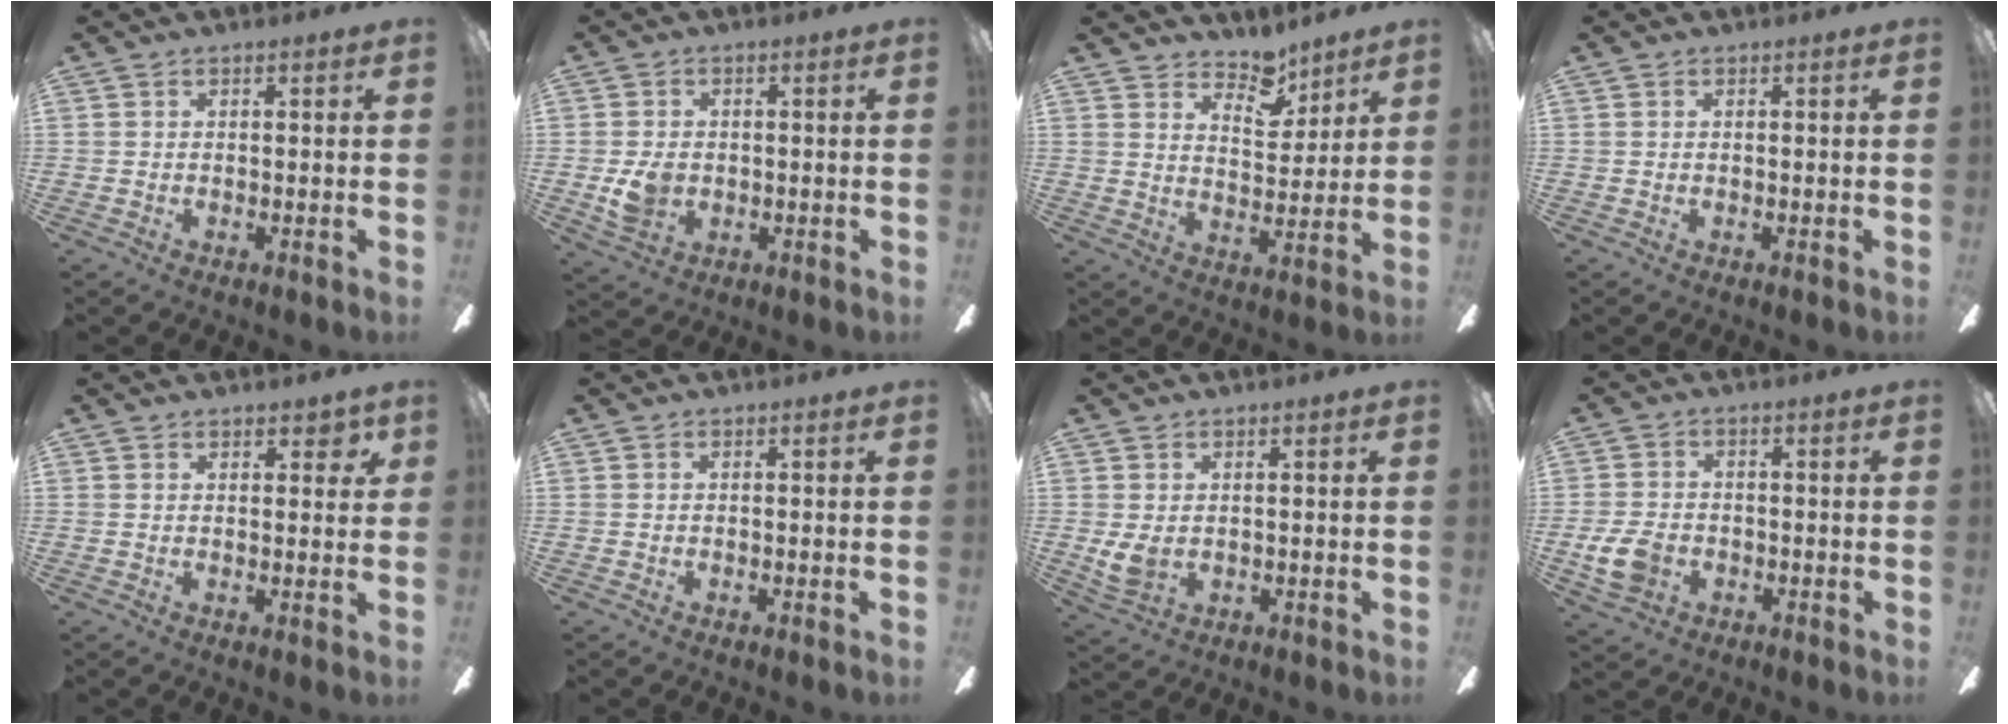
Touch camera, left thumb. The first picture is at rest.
{"total": 5.9, "force": [-0.4, 4.8, 3.5], "torque": [-0.060, 0.003, -0.008]}
{"total": 8.0, "force": [6.4, 3.6, 3.0], "torque": [-0.033, -0.042, 0.113]}
{"total": 0.0}
{"total": 3.4, "force": [2.2, 1.6, 2.0], "torque": [-0.018, -0.005, 0.034]}
{"total": 0.0}
{"total": 4.7, "force": [0.9, 3.2, 3.3], "torque": [-0.074, -0.005, 0.016]}
{"total": 7.6, "force": [-2.2, 5.7, 4.5], "torque": [-0.096, 0.011, -0.041]}